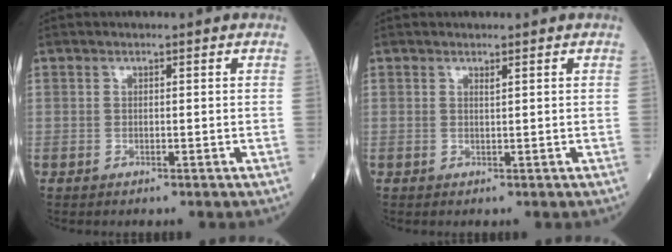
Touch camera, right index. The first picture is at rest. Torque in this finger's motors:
{"motor_torque": [-0.13, -0.05, -0.06, -0.01]}